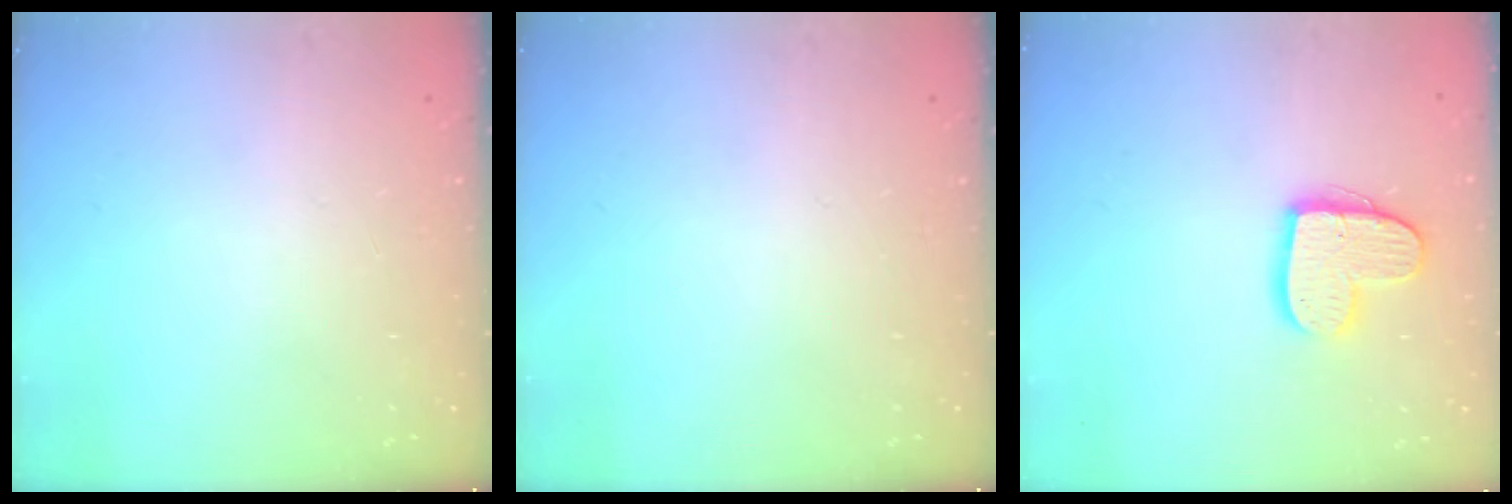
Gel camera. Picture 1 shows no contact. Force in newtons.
{"total": 0.0}
{"total": 13.5, "press": 13.5, "slide": 0.9}